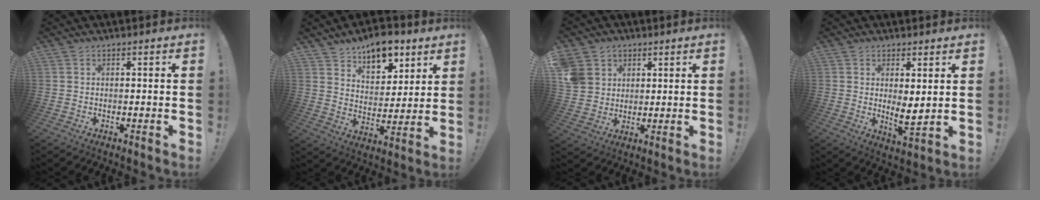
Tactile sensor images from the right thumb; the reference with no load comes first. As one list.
[{"total": 12.0, "force": [8.5, 6.7, 5.2], "torque": [-0.062, -0.057, 0.156]}, {"total": 7.7, "force": [3.4, 6.7, 1.8], "torque": [-0.032, -0.022, 0.070]}, {"total": 5.7, "force": [1.5, 1.7, 5.2], "torque": [-0.065, -0.026, 0.029]}]